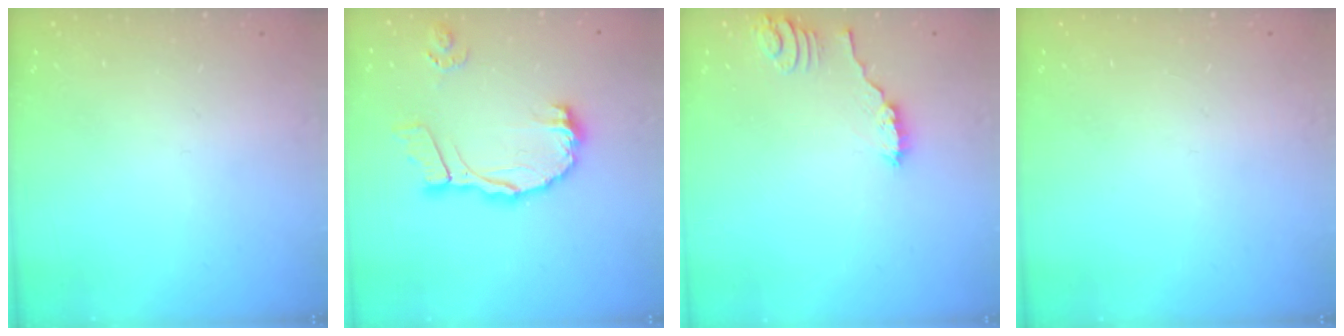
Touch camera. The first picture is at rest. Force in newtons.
{"total": 14.6, "press": 14.3, "slide": 2.7}
{"total": 2.3, "press": 2.3, "slide": 0.2}
{"total": 0.0}